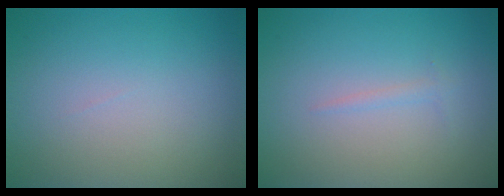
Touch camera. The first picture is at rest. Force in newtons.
{"total": 0.7, "press": 0.7, "slide": 0.0}